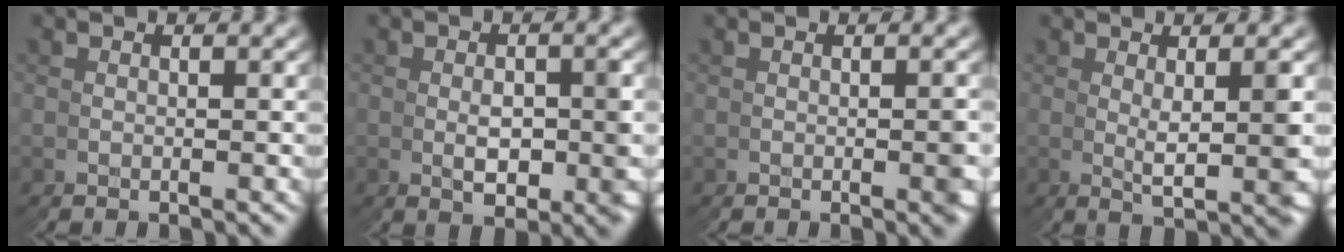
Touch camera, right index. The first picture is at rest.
{"total": 3.1, "force": [0.0, 0.4, 3.0], "torque": [-0.037, 0.006, 0.001]}
{"total": 1.4, "force": [-0.2, 0.1, 1.4], "torque": [-0.018, 0.003, -0.002]}
{"total": 3.2, "force": [0.8, -1.7, 2.6], "torque": [-0.035, 0.017, 0.011]}